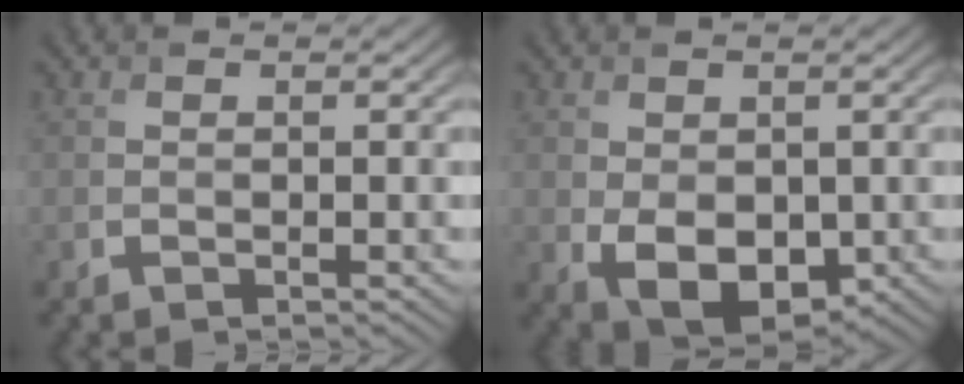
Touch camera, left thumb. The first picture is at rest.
{"total": 5.9, "force": [-0.9, 3.9, 4.4], "torque": [-0.091, -0.018, -0.008]}